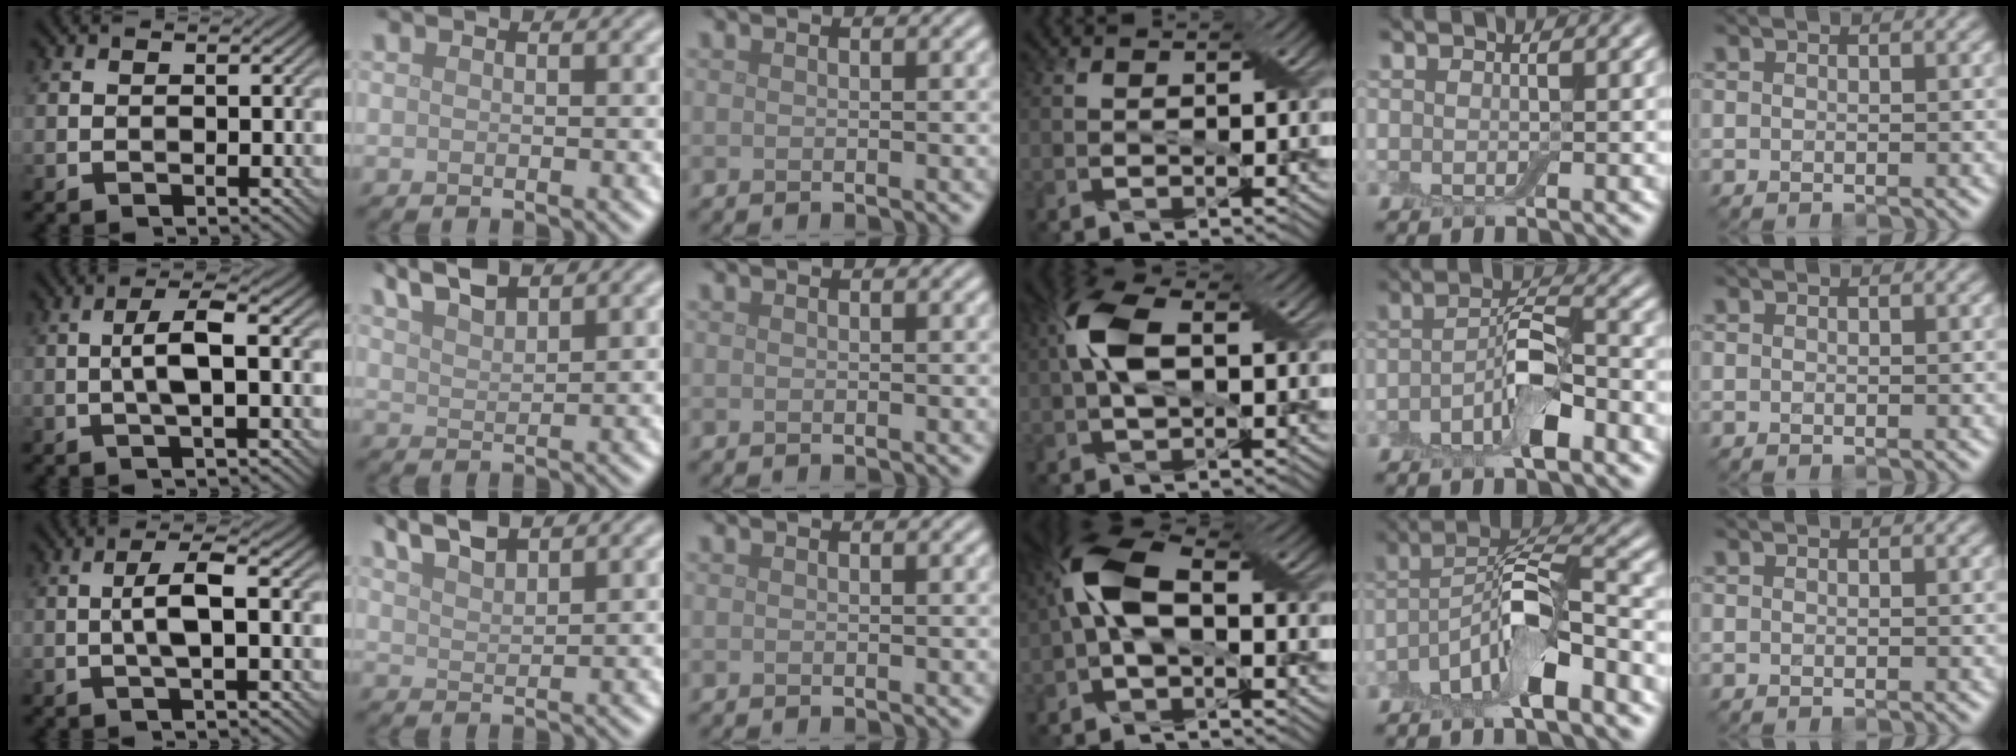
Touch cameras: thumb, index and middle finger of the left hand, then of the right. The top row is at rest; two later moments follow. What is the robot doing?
{"motion": "insert", "object": "box of matches"}